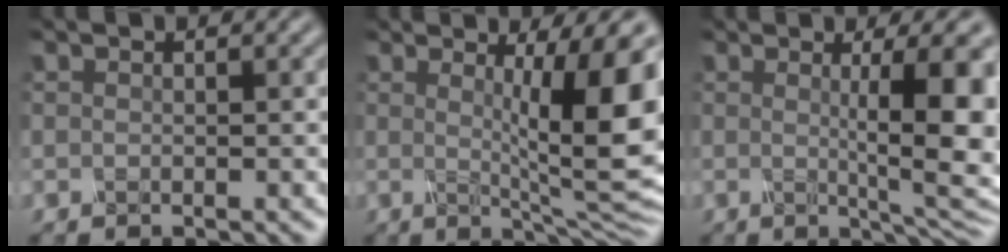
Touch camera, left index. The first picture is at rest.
{"total": 10.9, "force": [1.3, 2.3, 10.6], "torque": [-0.131, -0.006, 0.022]}
{"total": 10.0, "force": [0.7, 2.4, 9.7], "torque": [-0.113, -0.002, 0.012]}